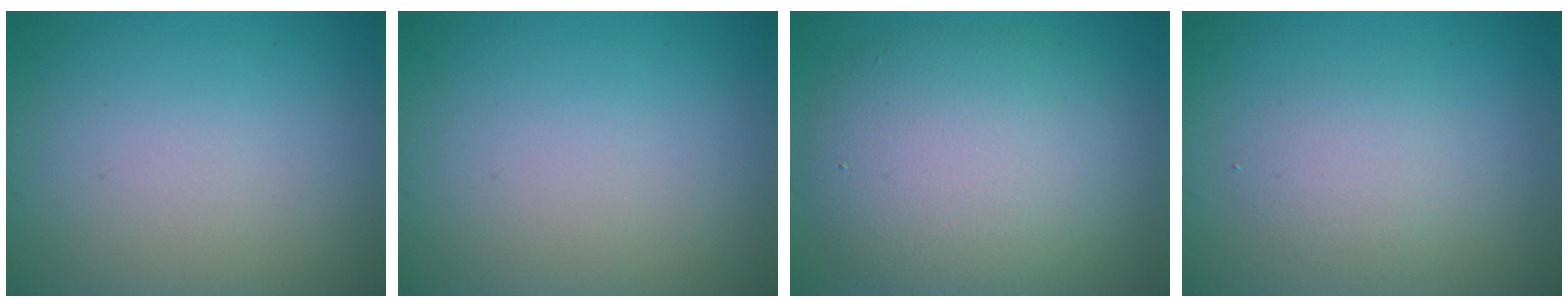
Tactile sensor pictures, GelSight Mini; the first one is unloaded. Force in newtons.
{"total": 0.0}
{"total": 8.4, "press": 8.4, "slide": 0.2}
{"total": 1.9, "press": 1.9, "slide": 0.0}